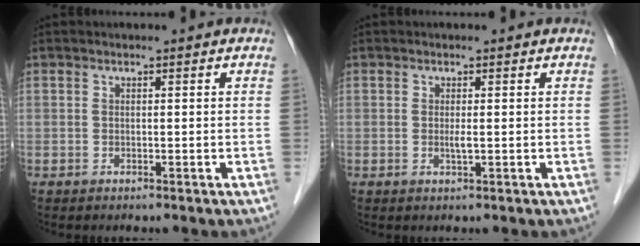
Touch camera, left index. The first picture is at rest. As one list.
[{"total": 1.0, "force": [-0.2, 0.0, 1.0], "torque": [-0.023, -0.006, -0.002]}]